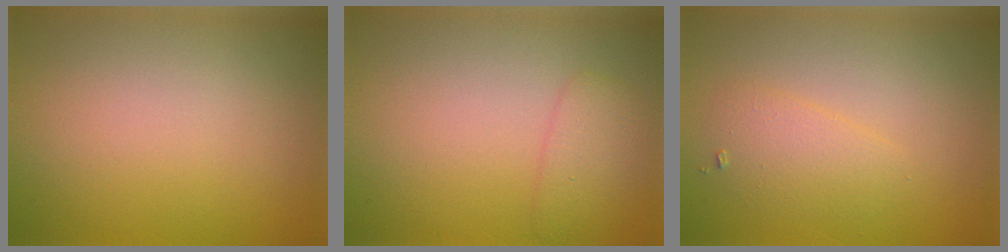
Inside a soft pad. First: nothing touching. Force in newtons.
{"total": 2.1, "press": 2.1, "slide": 0.1}
{"total": 2.0, "press": 2.0, "slide": 0.1}